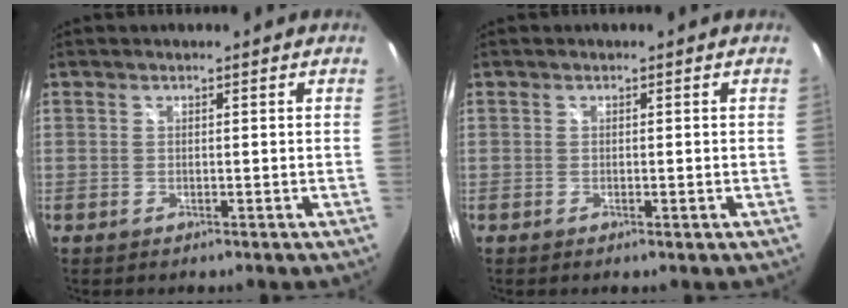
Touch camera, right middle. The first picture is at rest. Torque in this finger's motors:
{"motor_torque": [-0.45, -0.03, 0.02, 0.00]}